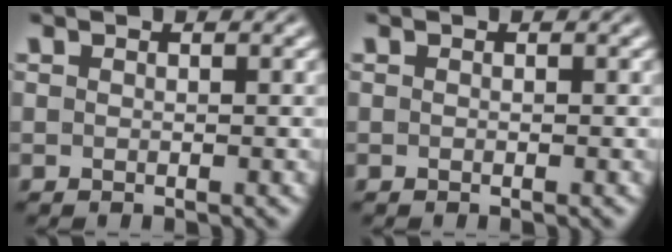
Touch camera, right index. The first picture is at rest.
{"total": 0.0}